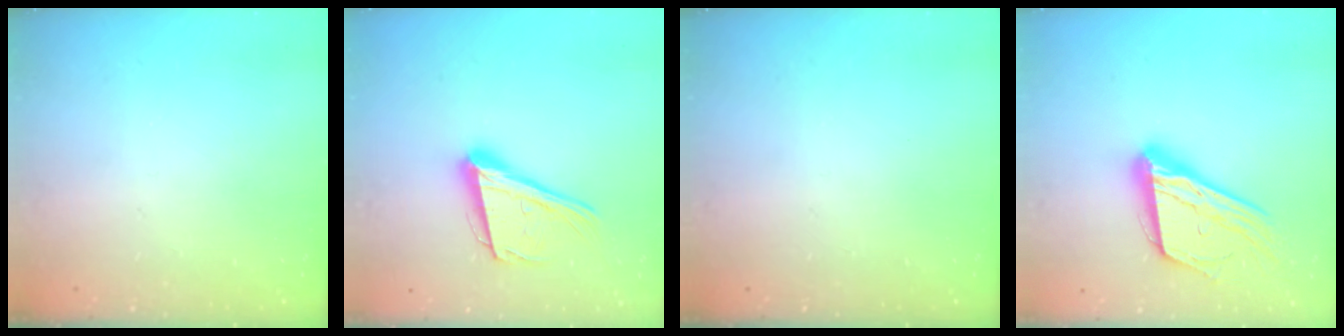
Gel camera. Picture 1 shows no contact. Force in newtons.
{"total": 19.5, "press": 19.1, "slide": 3.9}
{"total": 0.0}
{"total": 18.3, "press": 18.2, "slide": 1.6}